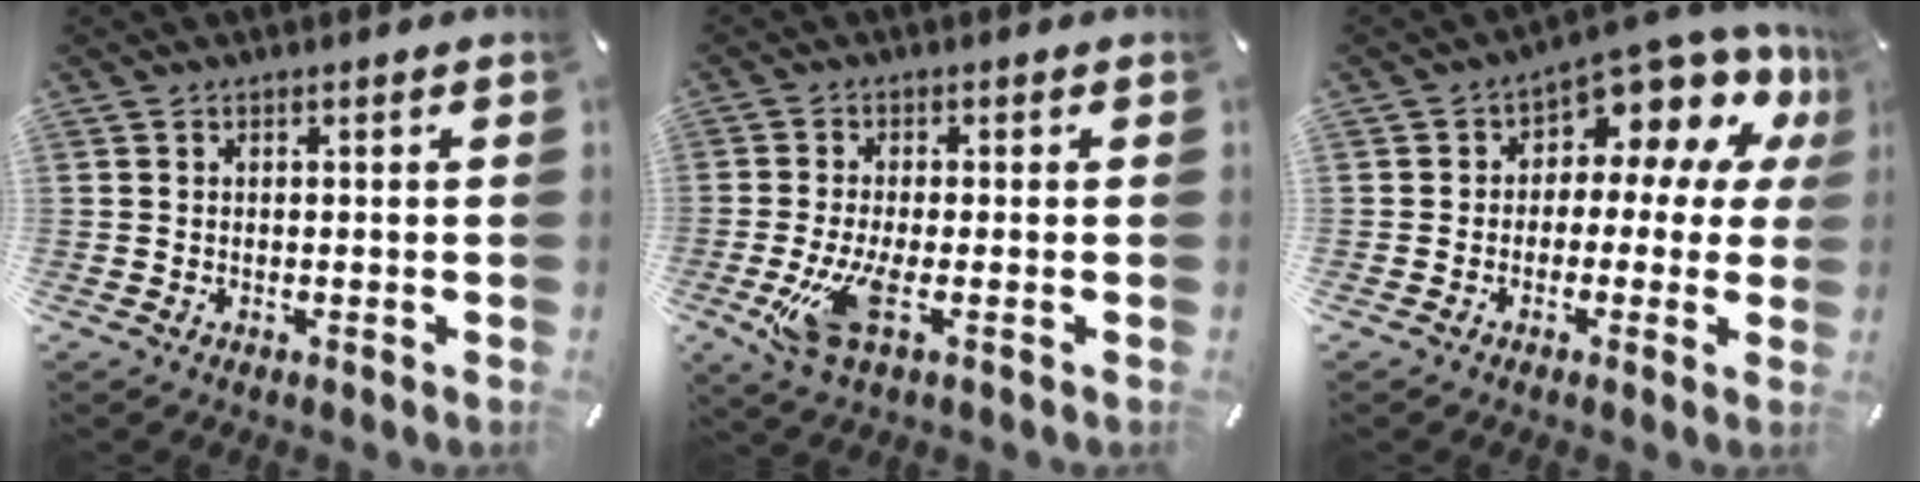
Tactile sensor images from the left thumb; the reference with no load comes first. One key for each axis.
{"total": 9.0, "fx": -2.6, "fy": 3.4, "fz": 7.9, "tx": -0.169, "ty": -0.012, "tz": -0.043}
{"total": 9.3, "fx": 5.5, "fy": 4.8, "fz": 5.8, "tx": -0.083, "ty": -0.057, "tz": 0.093}